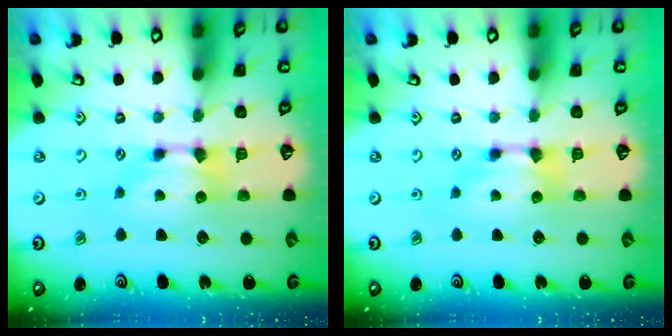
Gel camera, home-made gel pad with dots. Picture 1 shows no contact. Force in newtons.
{"total": 0.0}